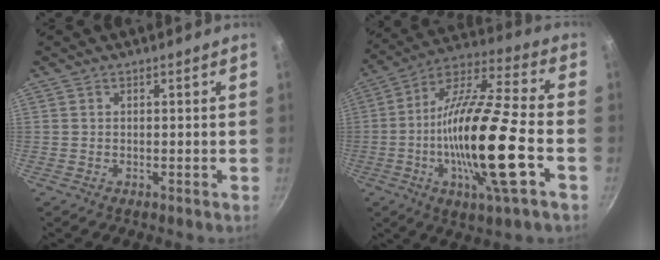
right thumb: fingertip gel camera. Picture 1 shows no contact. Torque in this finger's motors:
{"motor_torque": [1.46, 1.33, 2.33, -0.45, 0.46]}